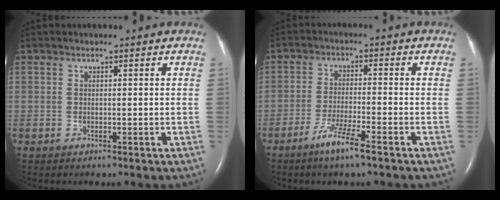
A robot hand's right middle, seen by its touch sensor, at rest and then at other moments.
{"total": 5.7, "force": [-3.8, -0.2, 4.3], "torque": [-0.089, -0.011, -0.073]}